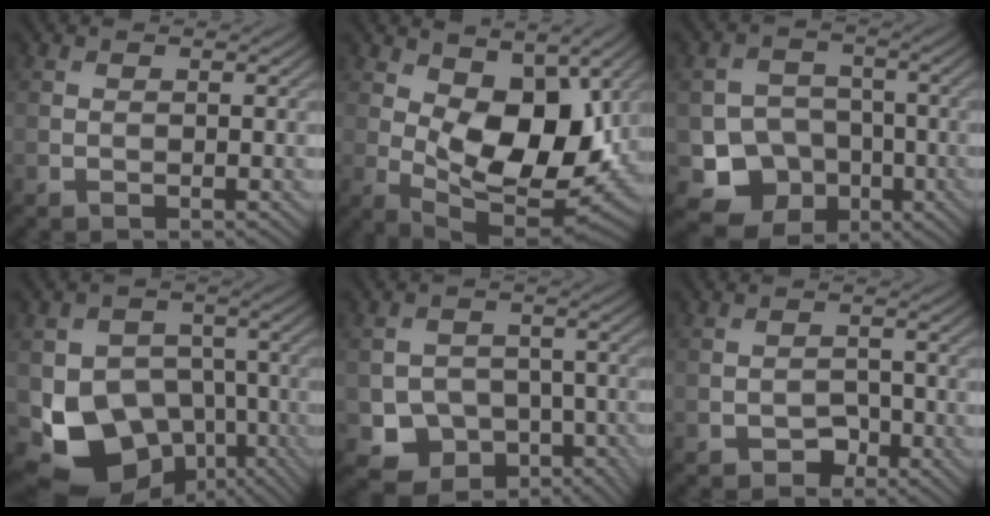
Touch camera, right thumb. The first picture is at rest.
{"total": 13.0, "force": [2.4, 6.8, 10.8], "torque": [-0.188, -0.015, 0.043]}
{"total": 8.3, "force": [-3.6, 6.8, 3.1], "torque": [-0.061, -0.024, -0.068]}
{"total": 11.3, "force": [-4.4, 8.7, 5.7], "torque": [-0.108, -0.032, -0.080]}
{"total": 7.3, "force": [-3.3, 5.9, 2.9], "torque": [-0.050, -0.022, -0.057]}
{"total": 2.2, "force": [-1.5, 1.4, 0.9], "torque": [-0.008, 0.005, -0.026]}